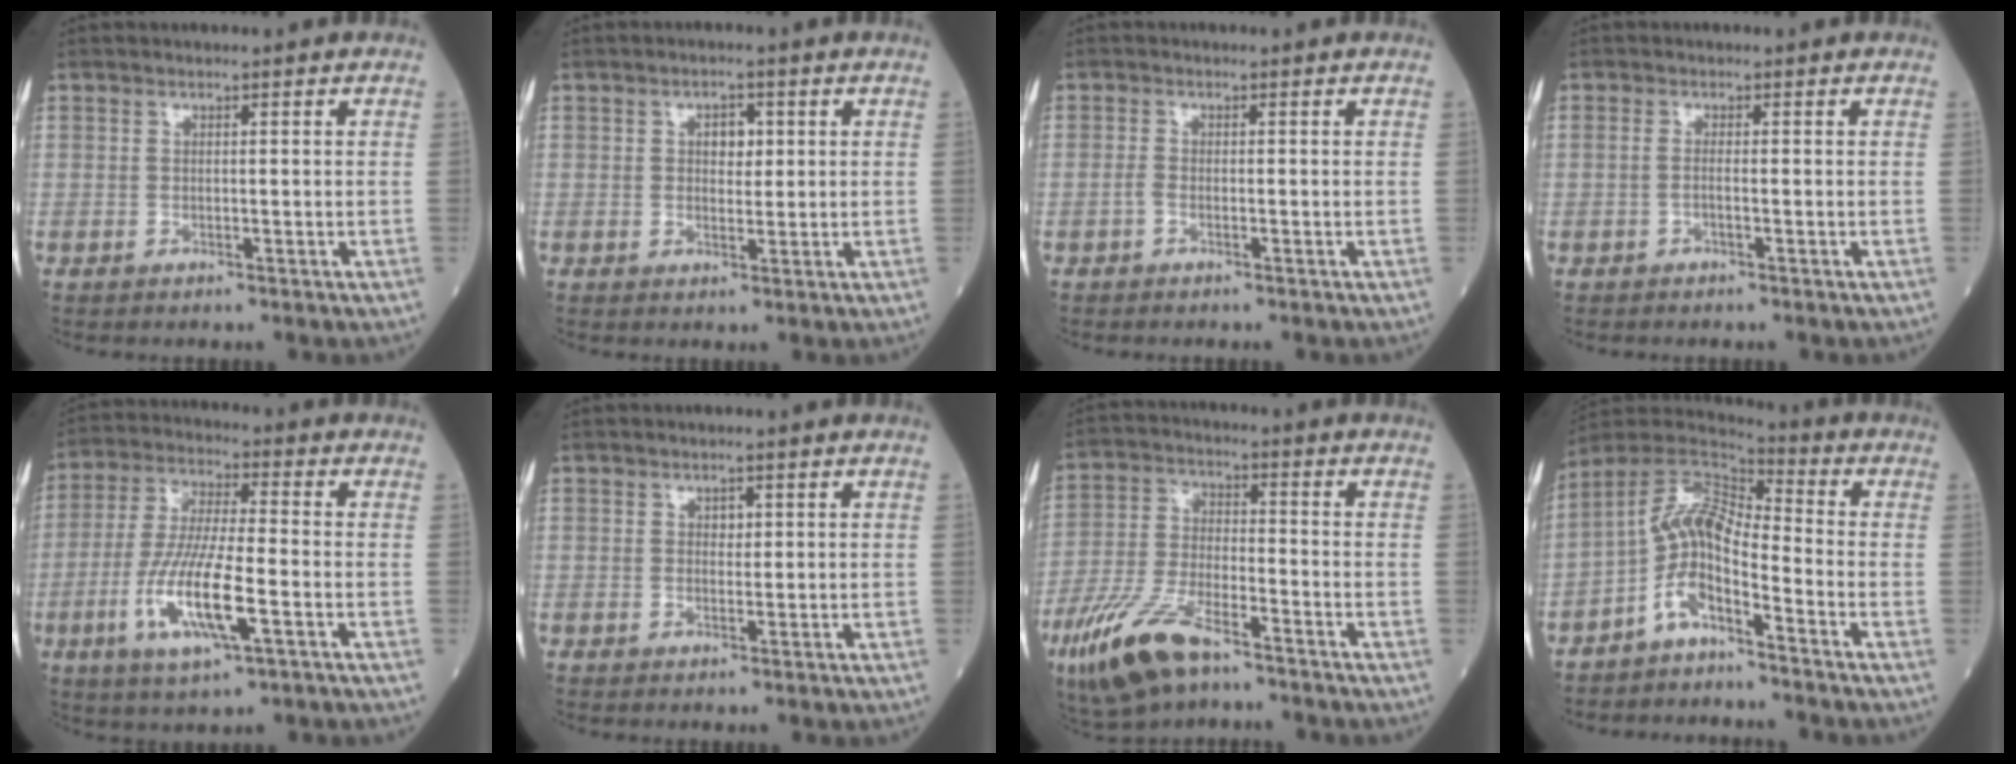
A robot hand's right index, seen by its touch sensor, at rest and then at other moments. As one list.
[{"total": 2.9, "force": [0.8, 1.8, 2.2], "torque": [-0.030, 0.004, 0.012]}, {"total": 0.8, "force": [-0.5, 0.2, 0.7], "torque": [-0.019, -0.001, -0.010]}, {"total": 0.8, "force": [-0.4, 0.0, 0.7], "torque": [-0.013, 0.002, -0.009]}, {"total": 12.6, "force": [-4.1, 1.9, 11.8], "torque": [-0.236, -0.015, -0.076]}, {"total": 1.1, "force": [0.4, 0.8, 0.7], "torque": [-0.007, -0.002, 0.006]}, {"total": 12.2, "force": [-8.2, 3.6, 8.4], "torque": [-0.179, -0.022, -0.156]}, {"total": 8.6, "force": [-4.4, 2.7, 7.0], "torque": [-0.146, 0.024, -0.090]}]